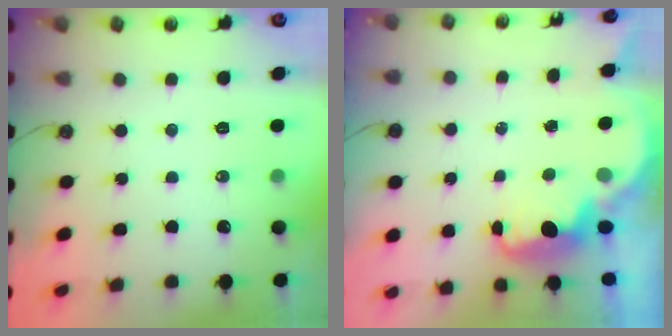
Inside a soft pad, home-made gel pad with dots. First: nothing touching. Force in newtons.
{"total": 2.7, "press": 2.7, "slide": 0.4}